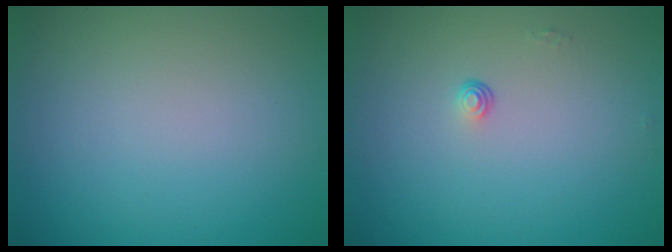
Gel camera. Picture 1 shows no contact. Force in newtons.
{"total": 0.6, "press": 0.4, "slide": 0.5}